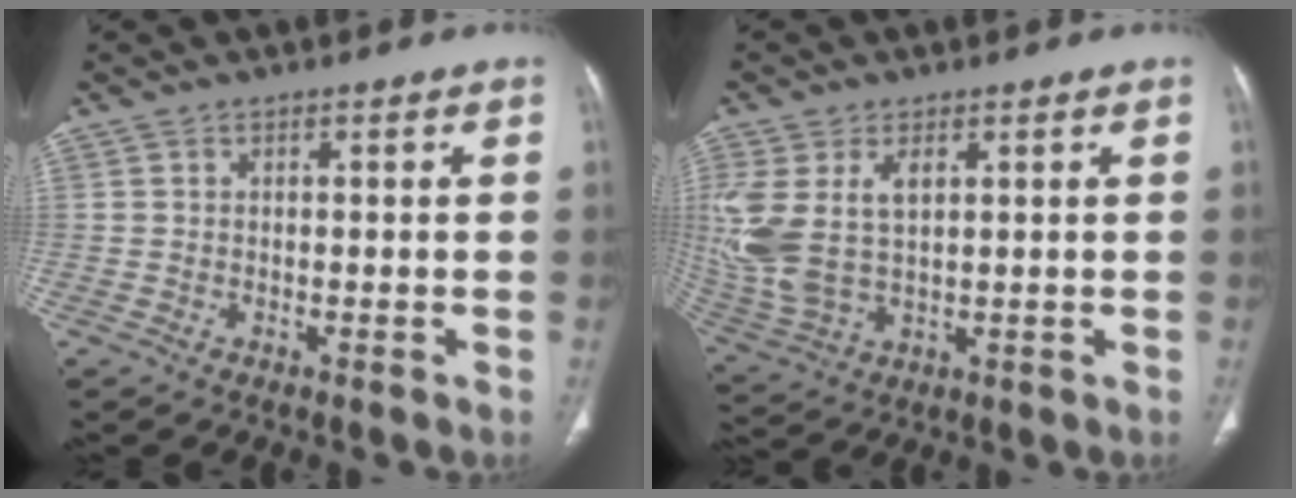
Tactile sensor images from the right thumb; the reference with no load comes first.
{"total": 13.5, "force": [3.0, 7.9, 10.6], "torque": [-0.251, -0.001, 0.074]}